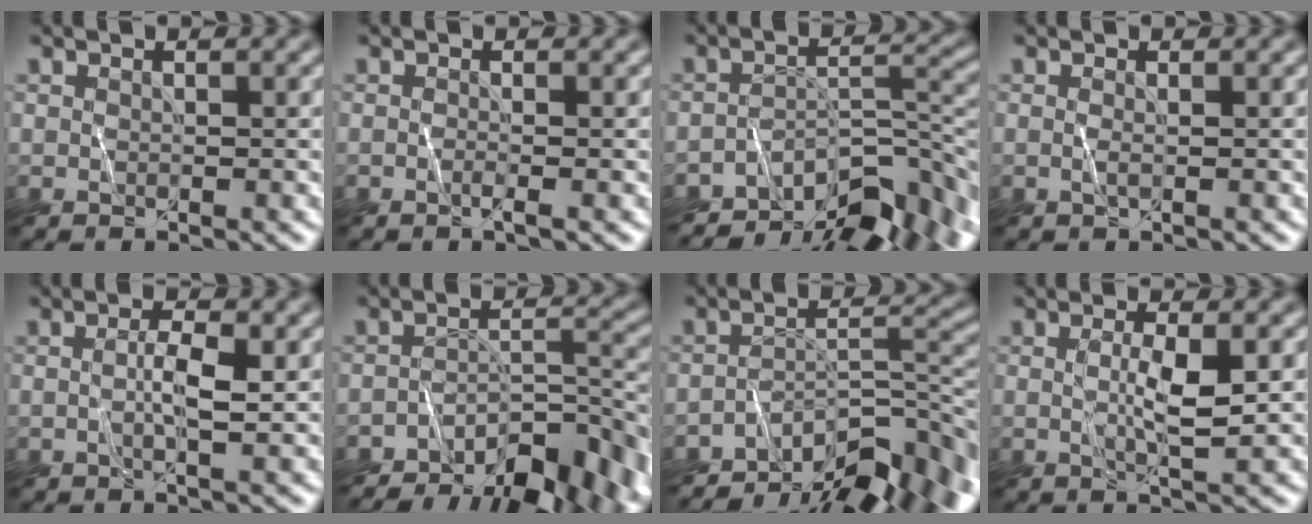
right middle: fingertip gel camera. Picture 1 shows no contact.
{"total": 0.8, "force": [-0.3, 0.2, 0.7], "torque": [-0.006, 0.004, -0.011]}
{"total": 9.7, "force": [-7.6, 3.3, 5.0], "torque": [-0.063, 0.000, -0.116]}
{"total": 0.6, "force": [0.1, 0.1, 0.6], "torque": [-0.012, 0.000, -0.003]}
{"total": 1.9, "force": [0.0, 0.1, 1.9], "torque": [-0.037, 0.006, -0.002]}
{"total": 11.9, "force": [-9.3, 3.8, 6.5], "torque": [-0.100, 0.001, -0.127]}
{"total": 10.8, "force": [-8.2, 3.6, 6.0], "torque": [-0.081, 0.005, -0.126]}
{"total": 2.8, "force": [0.3, 0.2, 2.8], "torque": [-0.051, 0.001, 0.005]}